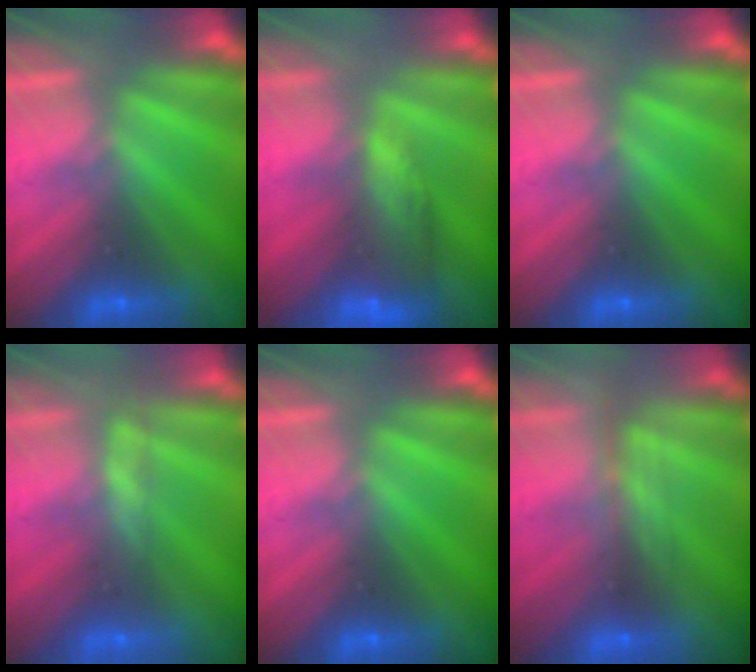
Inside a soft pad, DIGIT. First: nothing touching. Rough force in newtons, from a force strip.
{"total": 7.3}
{"total": 0.0}
{"total": 2.7}
{"total": 0.0}
{"total": 2.4}